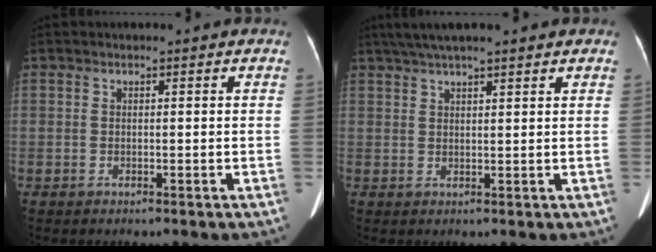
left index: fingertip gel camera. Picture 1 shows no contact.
{"total": 8.8, "force": [7.0, 0.8, 5.3], "torque": [-0.083, 0.044, 0.102]}